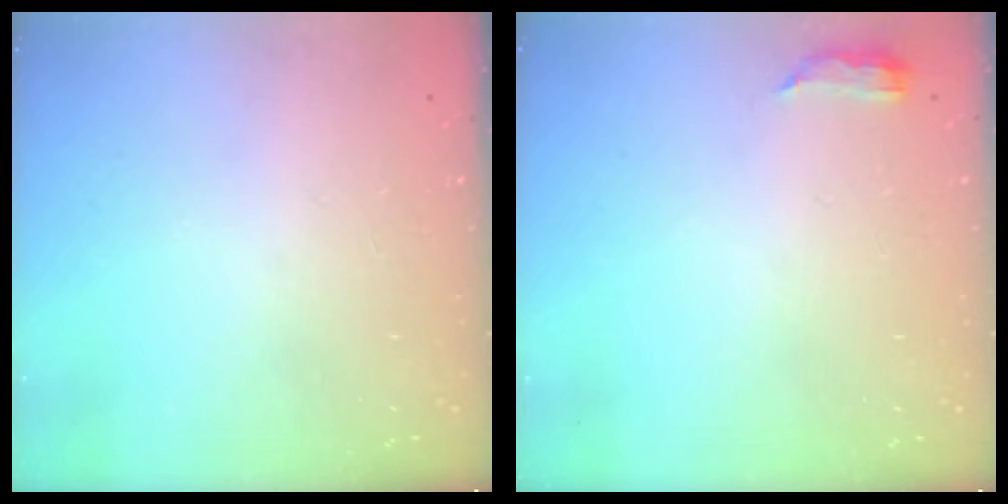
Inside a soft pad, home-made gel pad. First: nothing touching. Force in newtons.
{"total": 5.1, "press": 4.8, "slide": 1.7}